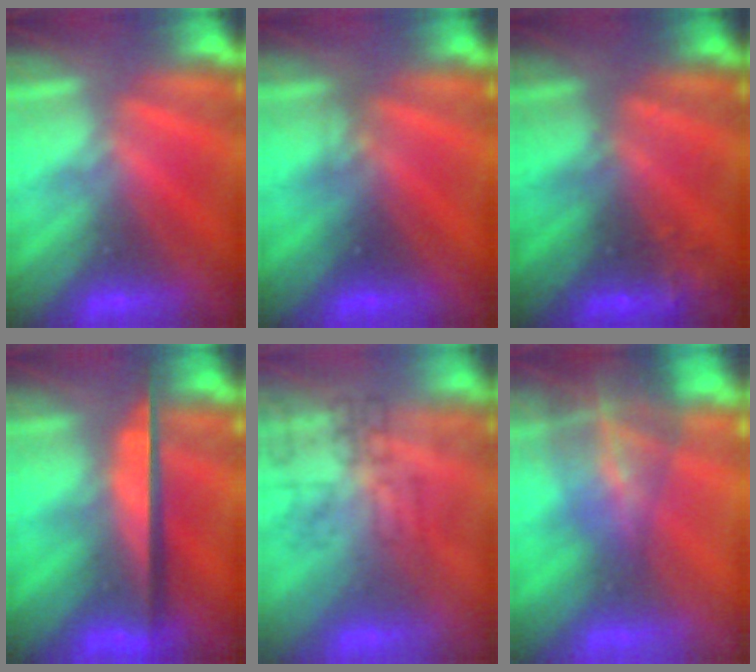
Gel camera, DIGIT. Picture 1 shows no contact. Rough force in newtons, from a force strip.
{"total": 2.3}
{"total": 2.8}
{"total": 11.1}
{"total": 4.9}
{"total": 7.6}